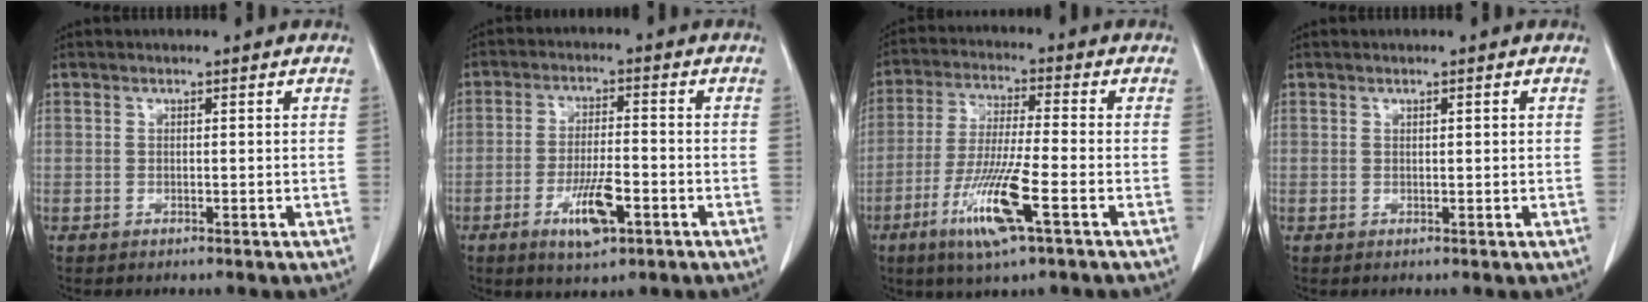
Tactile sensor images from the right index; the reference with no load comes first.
{"total": 7.4, "force": [-3.3, 1.8, 6.4], "torque": [-0.119, -0.008, -0.051]}
{"total": 11.3, "force": [-4.9, 0.3, 10.2], "torque": [-0.203, -0.022, -0.094]}
{"total": 0.5, "force": [0.2, 0.1, 0.5], "torque": [-0.012, 0.000, 0.004]}